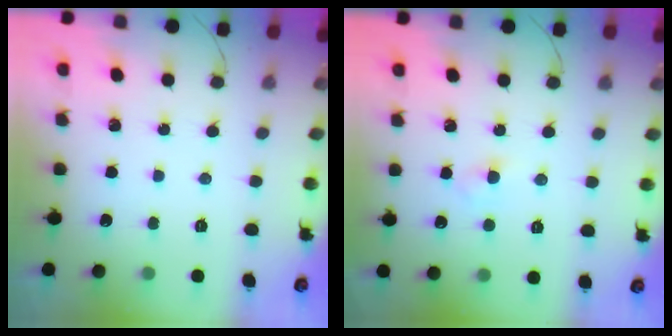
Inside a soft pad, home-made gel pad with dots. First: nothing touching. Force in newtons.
{"total": 2.7, "press": 2.5, "slide": 1.1}